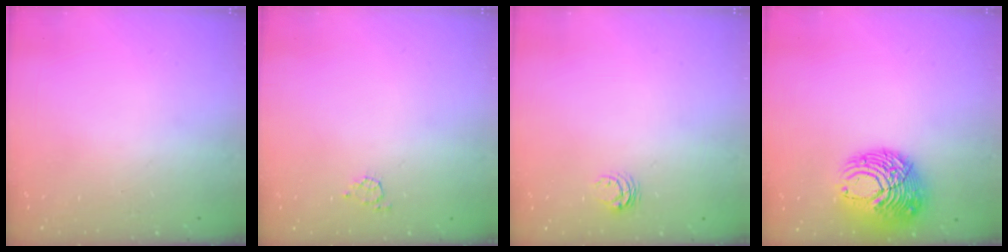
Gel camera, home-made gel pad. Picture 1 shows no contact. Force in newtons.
{"total": 3.3, "press": 3.3, "slide": 0.3}
{"total": 3.7, "press": 3.7, "slide": 0.5}
{"total": 12.5, "press": 12.5, "slide": 1.5}